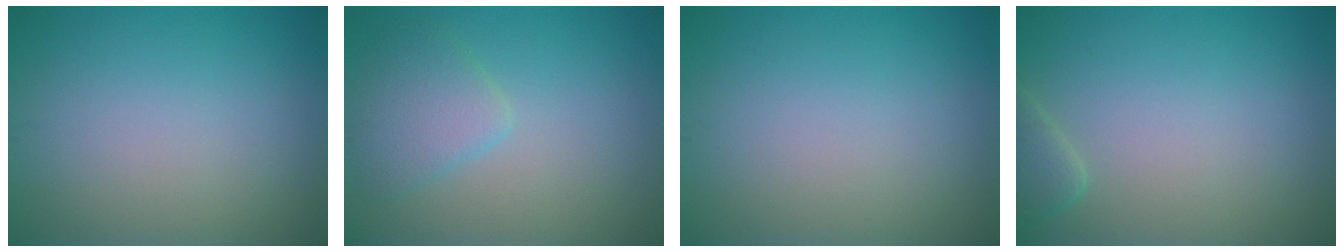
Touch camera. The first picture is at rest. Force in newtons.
{"total": 2.8, "press": 2.8, "slide": 0.2}
{"total": 0.0}
{"total": 1.6, "press": 1.6, "slide": 0.2}